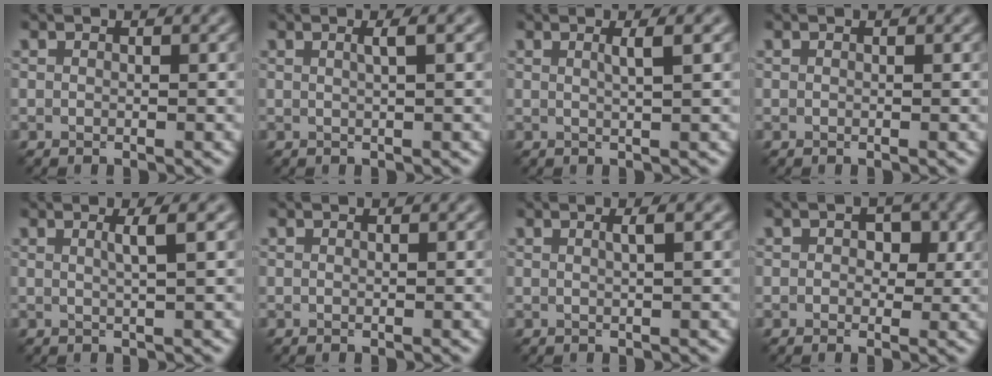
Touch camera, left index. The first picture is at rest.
{"total": 1.9, "force": [0.5, 0.6, 1.7], "torque": [-0.021, 0.006, 0.001]}
{"total": 2.0, "force": [0.6, 0.6, 1.8], "torque": [-0.022, 0.005, 0.003]}
{"total": 0.0}
{"total": 2.3, "force": [0.7, 0.6, 2.1], "torque": [-0.028, 0.006, 0.005]}
{"total": 0.0}
{"total": 1.5, "force": [0.5, 0.5, 1.4], "torque": [-0.015, 0.005, 0.000]}
{"total": 2.4, "force": [0.5, 1.8, 1.4], "torque": [-0.011, -0.001, 0.001]}